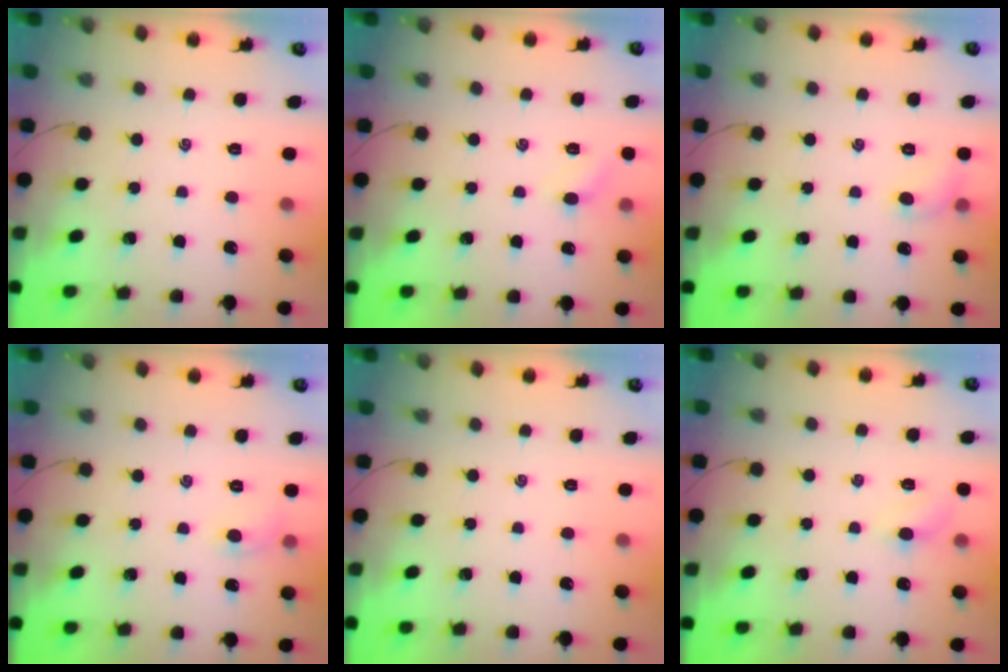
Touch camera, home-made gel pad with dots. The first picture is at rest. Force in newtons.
{"total": 4.4, "press": 4.2, "slide": 1.4}
{"total": 5.2, "press": 5.0, "slide": 1.2}
{"total": 4.8, "press": 4.5, "slide": 1.6}
{"total": 0.0}
{"total": 3.6, "press": 3.4, "slide": 1.1}